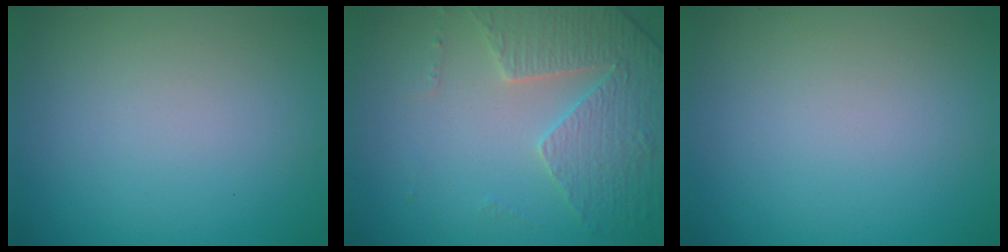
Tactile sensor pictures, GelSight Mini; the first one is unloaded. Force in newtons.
{"total": 4.5, "press": 3.8, "slide": 2.4}
{"total": 0.0}